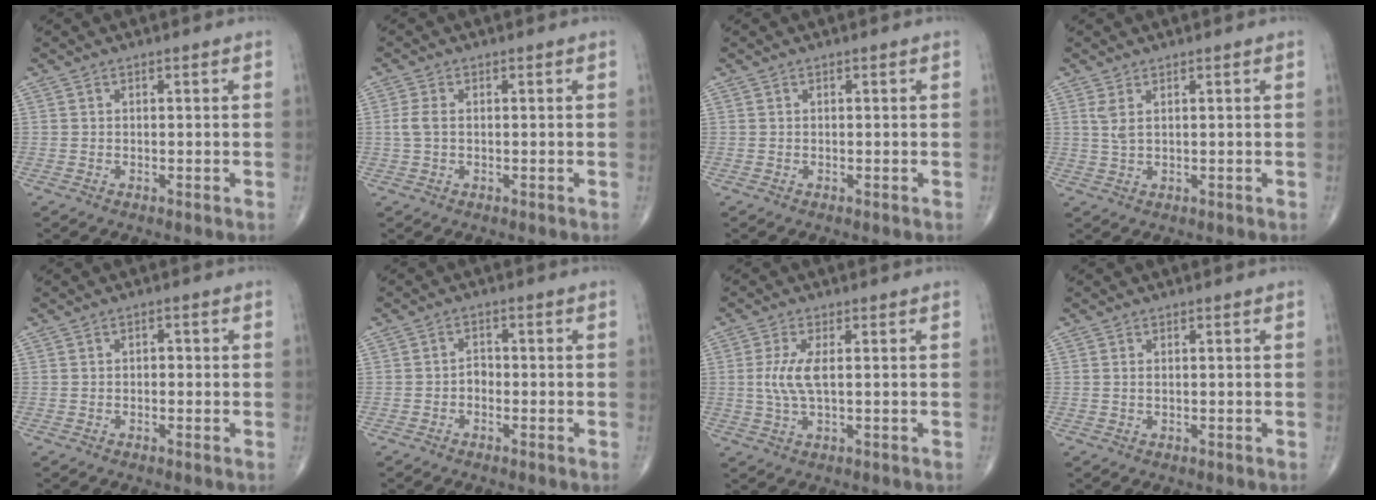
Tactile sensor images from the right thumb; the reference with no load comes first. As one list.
[{"total": 2.6, "force": [0.1, 1.5, 2.1], "torque": [-0.058, 0.003, -0.001]}, {"total": 0.0}, {"total": 2.4, "force": [1.0, 0.7, 2.1], "torque": [-0.052, 0.000, 0.030]}, {"total": 1.1, "force": [0.0, 0.8, 0.8], "torque": [-0.005, 0.003, -0.004]}, {"total": 1.8, "force": [-0.8, 1.2, 1.0], "torque": [-0.005, 0.007, -0.020]}, {"total": 5.2, "force": [0.5, 1.6, 5.0], "torque": [-0.124, -0.003, 0.010]}, {"total": 0.6, "force": [0.2, 0.2, 0.5], "torque": [-0.017, 0.003, 0.006]}]